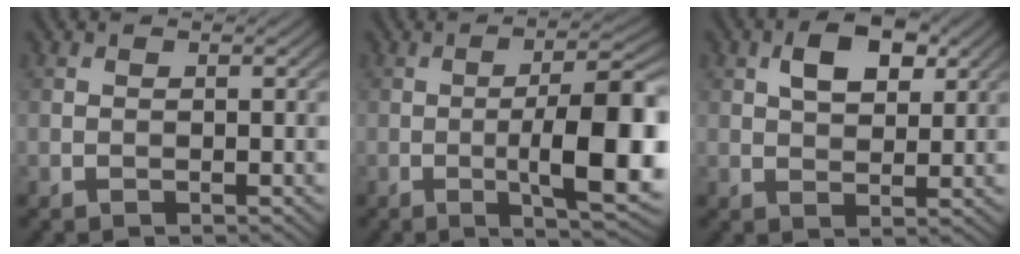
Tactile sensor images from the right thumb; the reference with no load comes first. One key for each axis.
{"total": 12.0, "fx": -2.1, "fy": 2.9, "fz": 11.4, "tx": -0.168, "ty": 0.006, "tz": -0.035}
{"total": 5.6, "fx": 2.2, "fy": 3.0, "fz": 4.1, "tx": -0.068, "ty": 0.002, "tz": 0.034}